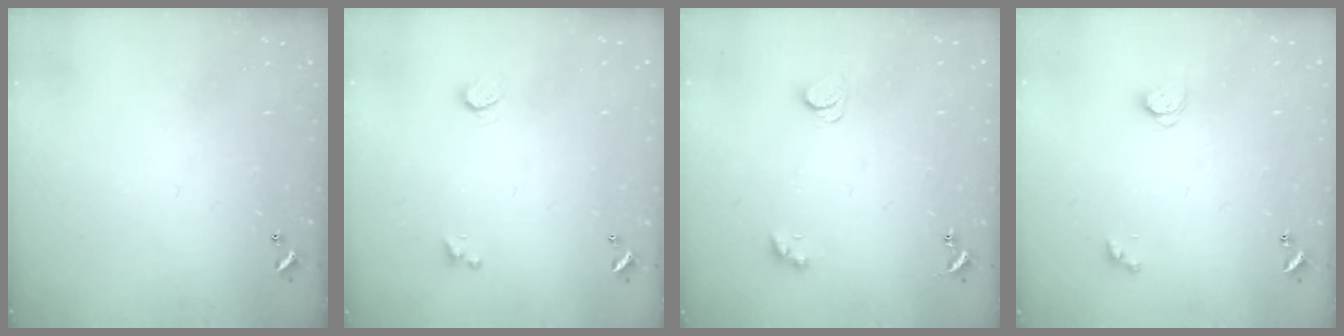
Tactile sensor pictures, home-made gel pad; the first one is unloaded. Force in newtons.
{"total": 0.9, "press": 0.8, "slide": 0.4}
{"total": 3.1, "press": 2.9, "slide": 1.1}
{"total": 2.8, "press": 2.8, "slide": 0.3}